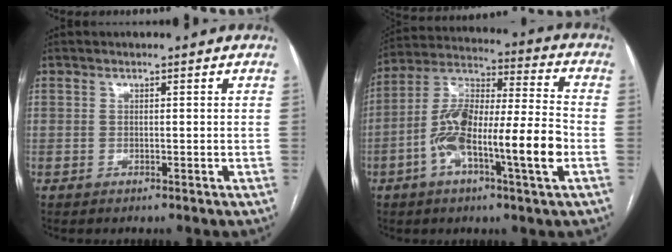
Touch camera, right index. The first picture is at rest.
{"total": 16.5, "force": [-4.9, 2.6, 15.6], "torque": [-0.288, 0.013, -0.087]}